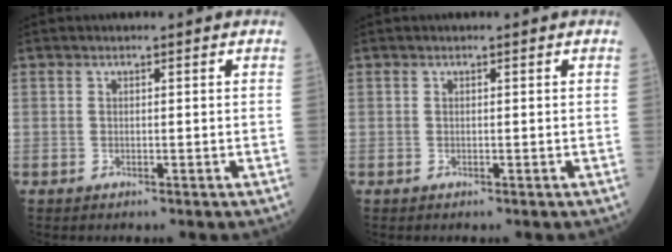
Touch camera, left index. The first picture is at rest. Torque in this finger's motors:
{"motor_torque": [0.00, 0.00, 0.08, 0.00]}